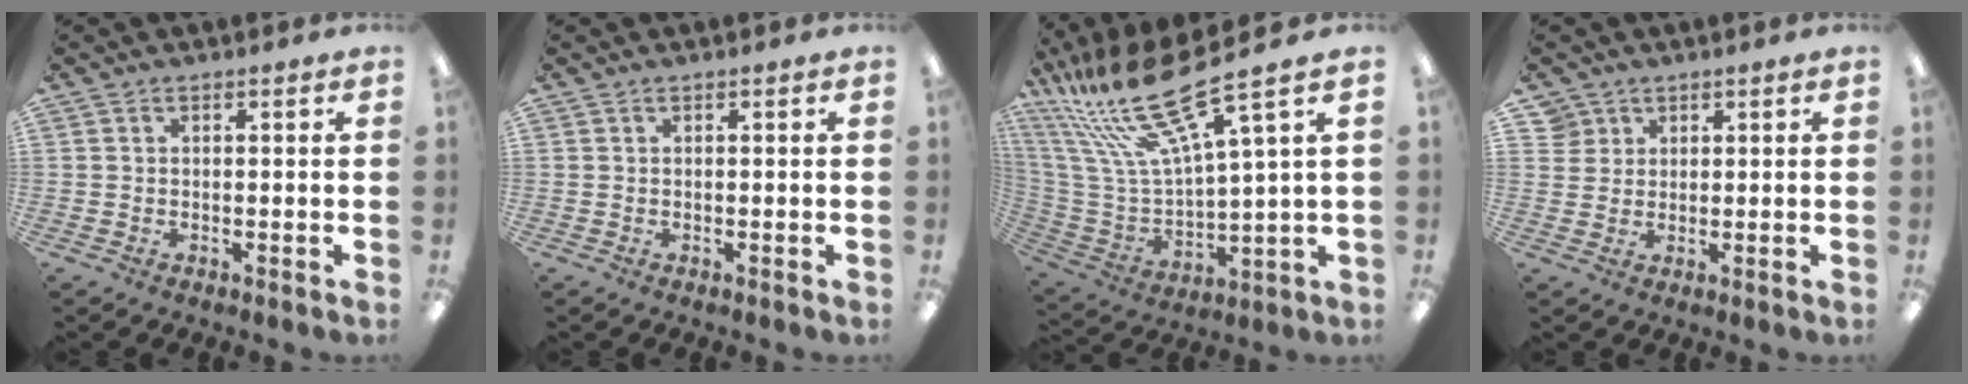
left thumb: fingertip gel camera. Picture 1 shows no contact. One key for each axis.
{"total": 0.0}
{"total": 23.6, "fx": 16.4, "fy": 5.6, "fz": 16.0, "tx": -0.352, "ty": -0.109, "tz": 0.271}
{"total": 3.6, "fx": 2.1, "fy": 2.9, "fz": 0.0, "tx": 0.002, "ty": -0.003, "tz": 0.037}